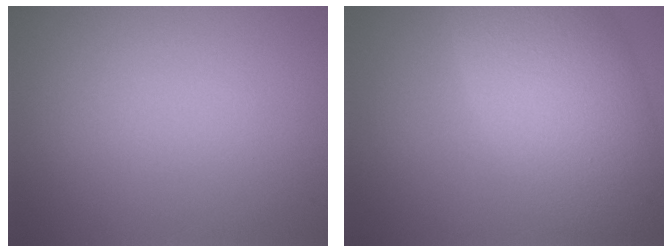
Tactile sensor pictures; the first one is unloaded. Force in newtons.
{"total": 9.3, "press": 9.3, "slide": 0.1}